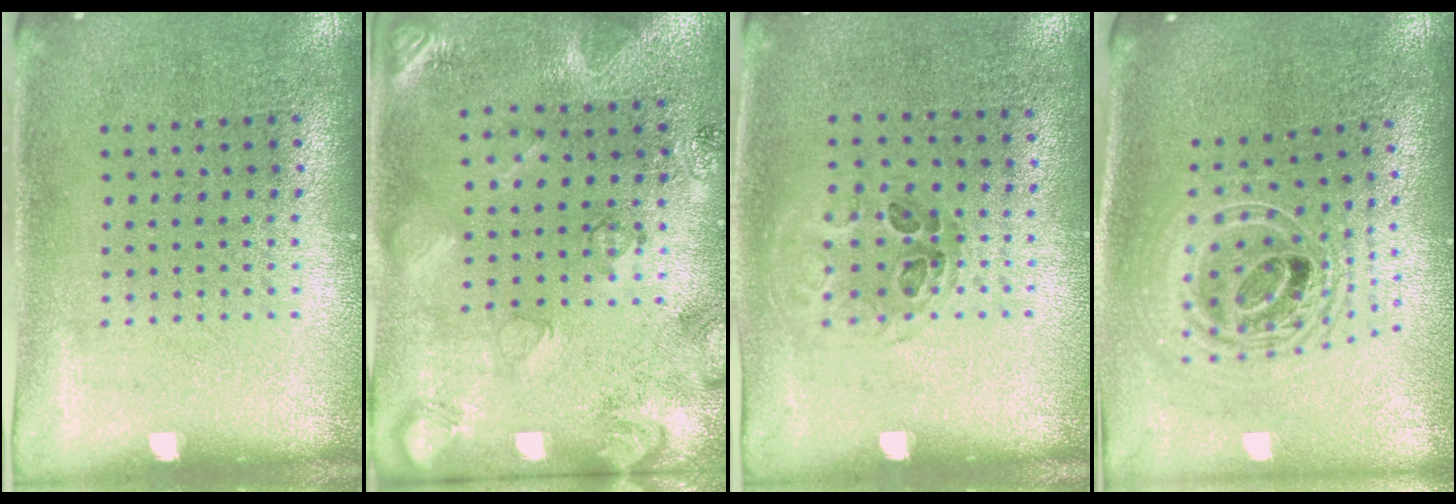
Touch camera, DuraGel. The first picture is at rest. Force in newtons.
{"total": 2.1, "press": 1.8, "slide": 1.2}
{"total": 1.0, "press": 0.7, "slide": 0.7}
{"total": 2.4, "press": 1.8, "slide": 1.6}